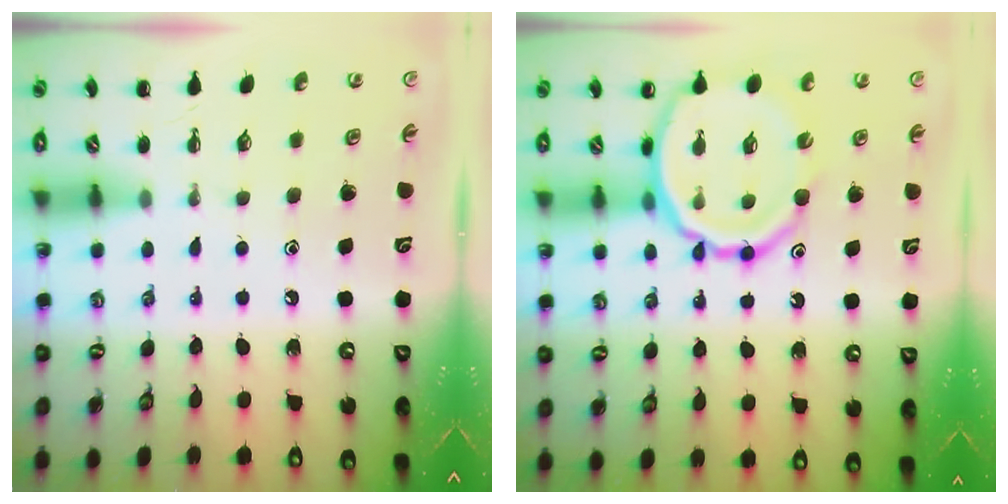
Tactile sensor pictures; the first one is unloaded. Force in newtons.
{"total": 15.0, "press": 14.8, "slide": 2.5}